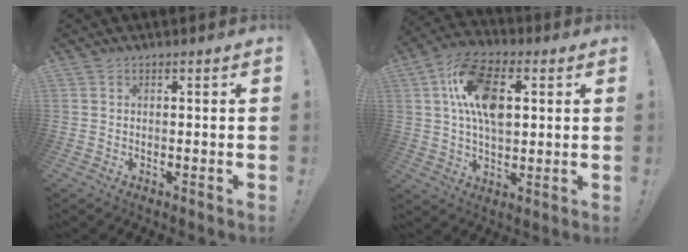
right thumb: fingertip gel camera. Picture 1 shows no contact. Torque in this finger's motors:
{"motor_torque": [2.45, 2.55, 1.08, -0.55, 0.15]}